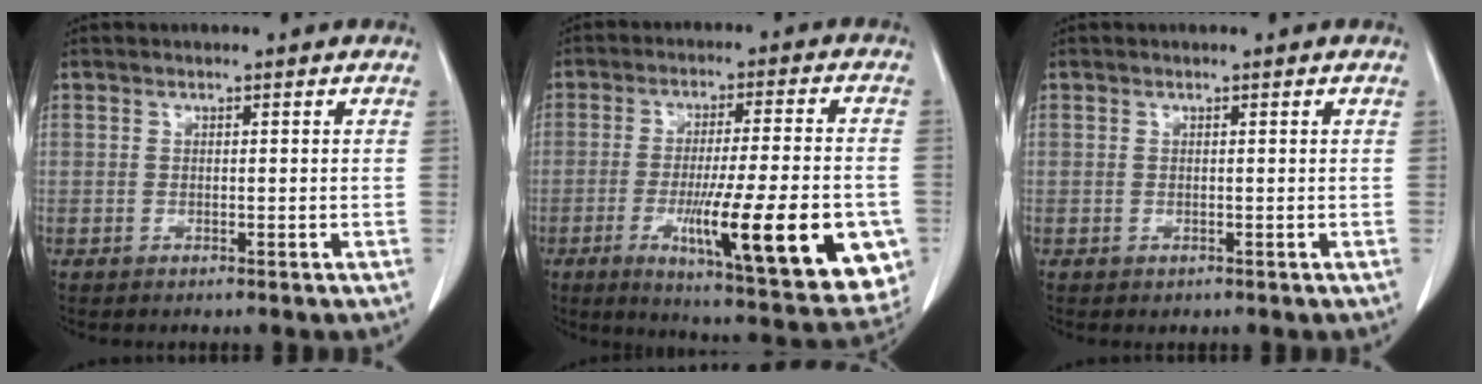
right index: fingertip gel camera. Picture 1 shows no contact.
{"total": 23.3, "force": [-7.2, 3.4, 22.0], "torque": [-0.250, -0.030, -0.091]}
{"total": 0.0}